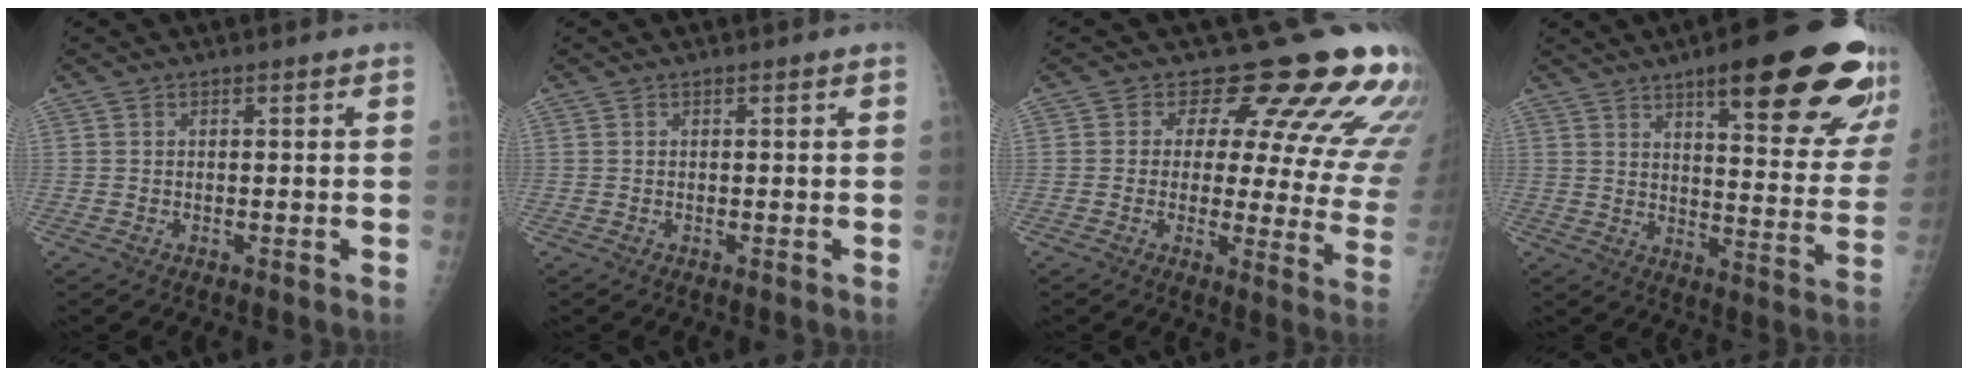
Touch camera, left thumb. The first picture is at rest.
{"total": 0.0}
{"total": 17.5, "force": [12.7, 6.5, 10.2], "torque": [-0.075, -0.076, 0.130]}
{"total": 25.2, "force": [15.0, 6.3, 19.3], "torque": [-0.220, -0.058, 0.199]}